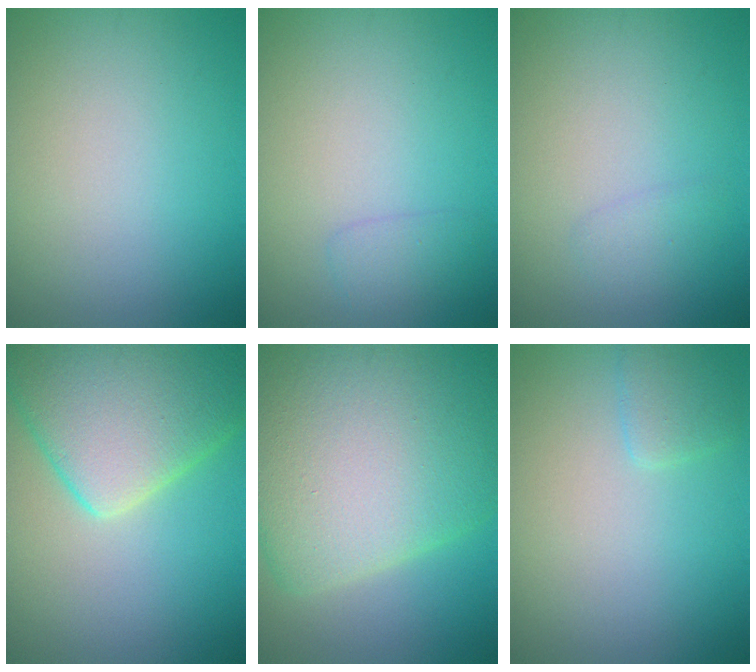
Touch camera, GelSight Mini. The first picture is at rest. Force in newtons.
{"total": 1.4, "press": 1.4, "slide": 0.1}
{"total": 1.0, "press": 1.0, "slide": 0.1}
{"total": 10.1, "press": 10.1, "slide": 0.6}
{"total": 14.1, "press": 14.1, "slide": 0.8}
{"total": 1.5, "press": 1.5, "slide": 0.2}